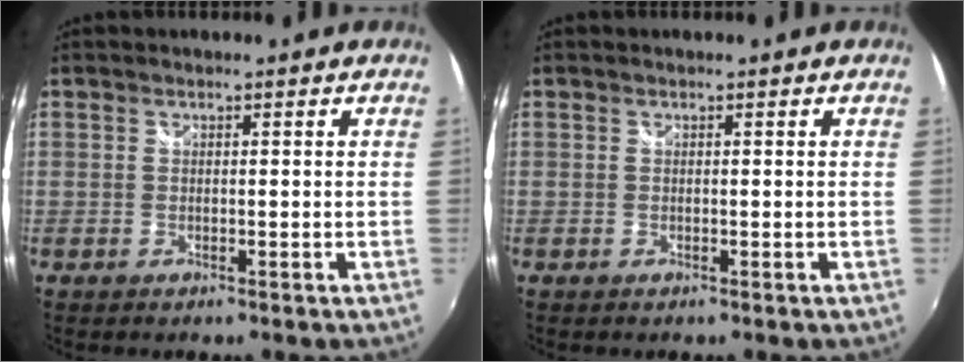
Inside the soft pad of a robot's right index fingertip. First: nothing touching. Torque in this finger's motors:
{"motor_torque": [-0.11, 0.00, 0.01, 0.01]}